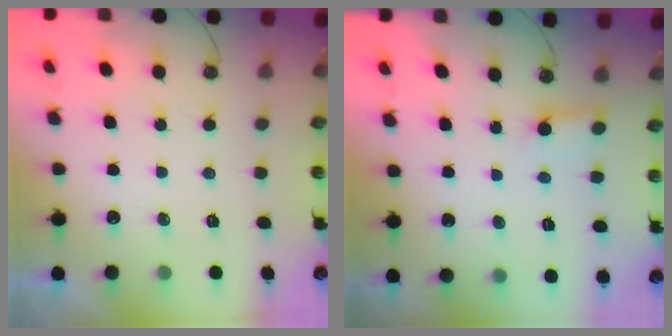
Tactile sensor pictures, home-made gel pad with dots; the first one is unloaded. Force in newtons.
{"total": 2.7, "press": 2.7, "slide": 0.0}